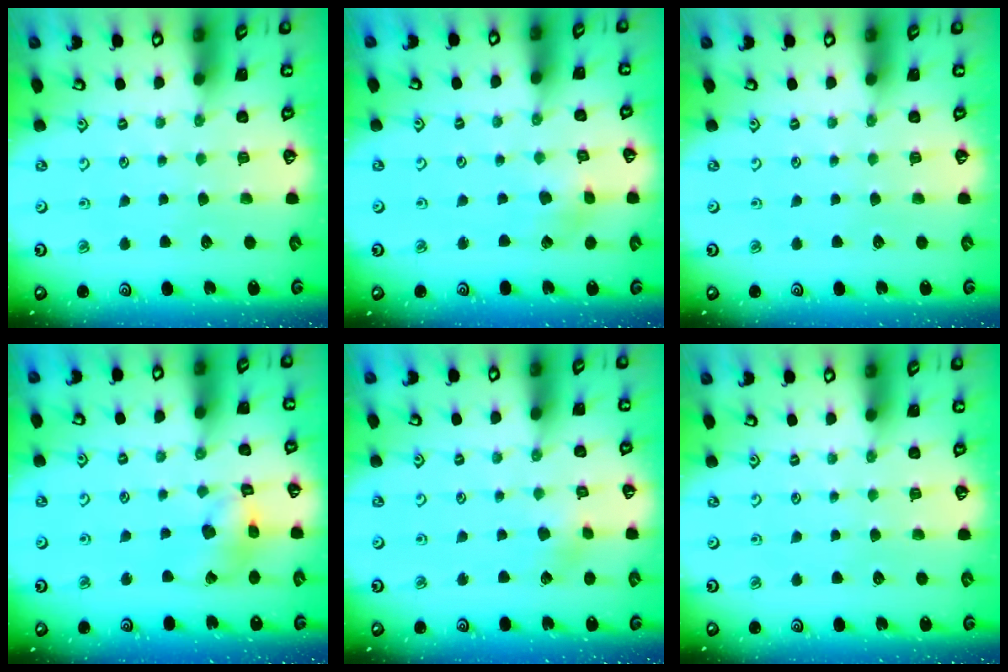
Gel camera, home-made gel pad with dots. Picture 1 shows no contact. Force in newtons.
{"total": 2.8, "press": 2.8, "slide": 0.1}
{"total": 0.0}
{"total": 9.4, "press": 9.3, "slide": 1.1}
{"total": 2.5, "press": 2.4, "slide": 0.7}
{"total": 0.0}